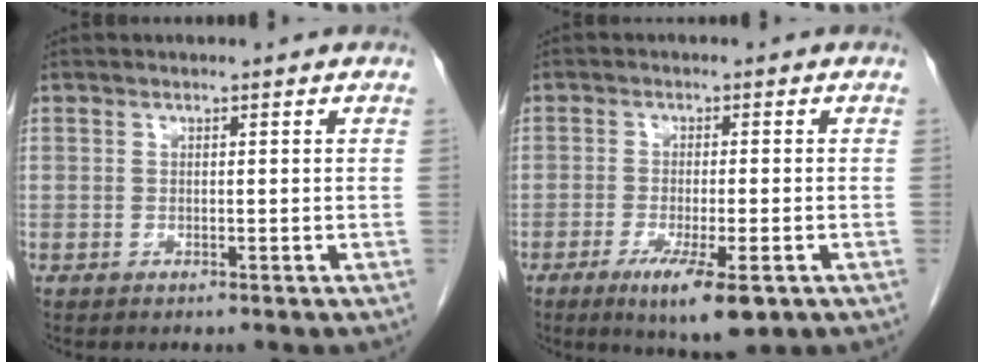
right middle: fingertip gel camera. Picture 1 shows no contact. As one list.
[{"total": 7.6, "force": [-4.0, 1.1, 6.3], "torque": [-0.106, -0.021, -0.060]}]